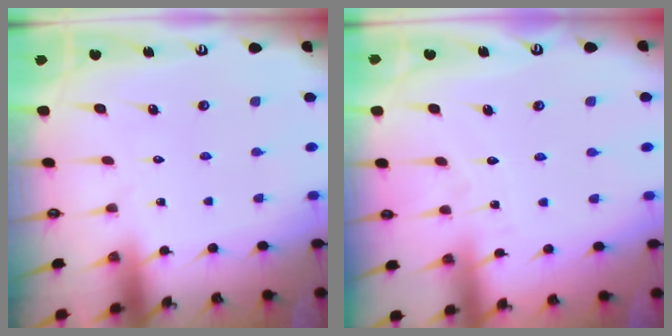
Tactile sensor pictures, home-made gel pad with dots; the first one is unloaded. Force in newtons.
{"total": 3.1, "press": 3.1, "slide": 0.1}